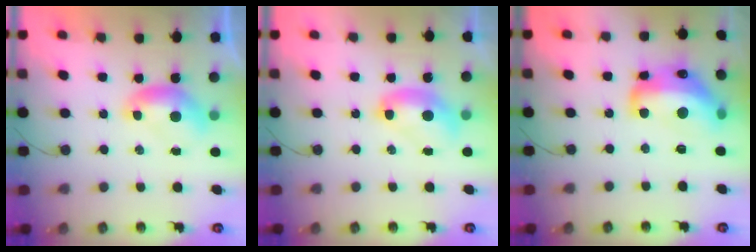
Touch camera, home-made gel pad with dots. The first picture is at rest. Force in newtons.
{"total": 2.5, "press": 2.5, "slide": 0.1}
{"total": 13.3, "press": 13.3, "slide": 0.7}